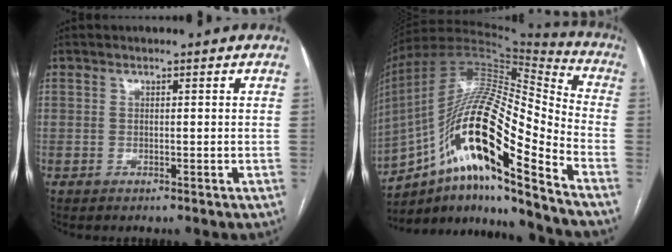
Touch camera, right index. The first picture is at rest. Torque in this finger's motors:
{"motor_torque": [1.15, -0.99, 0.77, 0.21]}